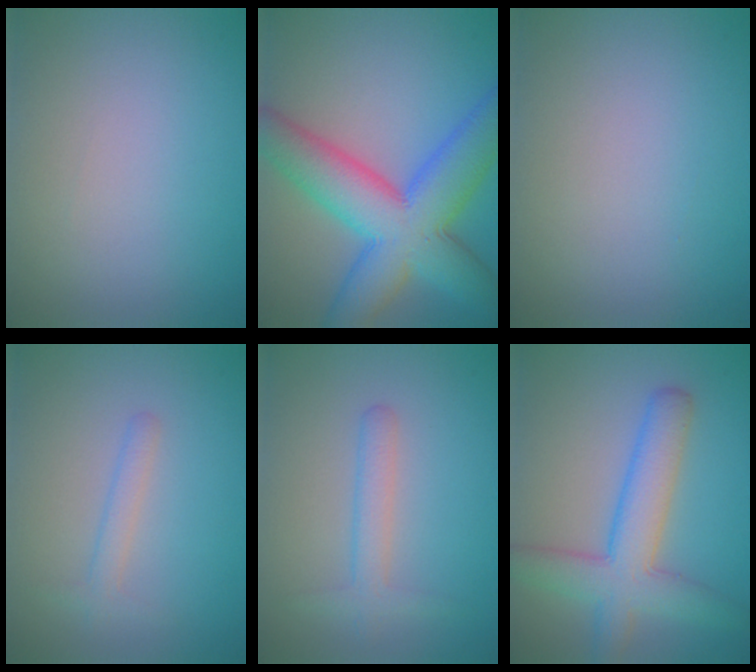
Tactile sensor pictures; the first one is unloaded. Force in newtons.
{"total": 11.0, "press": 11.0, "slide": 0.4}
{"total": 0.0}
{"total": 1.8, "press": 1.8, "slide": 0.2}
{"total": 2.2, "press": 2.2, "slide": 0.1}
{"total": 6.1, "press": 6.1, "slide": 0.2}